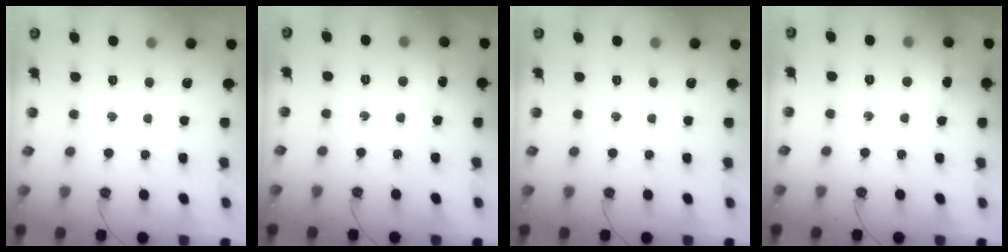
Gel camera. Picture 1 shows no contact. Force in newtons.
{"total": 3.7, "press": 3.7, "slide": 0.4}
{"total": 0.0}
{"total": 3.9, "press": 3.7, "slide": 1.1}